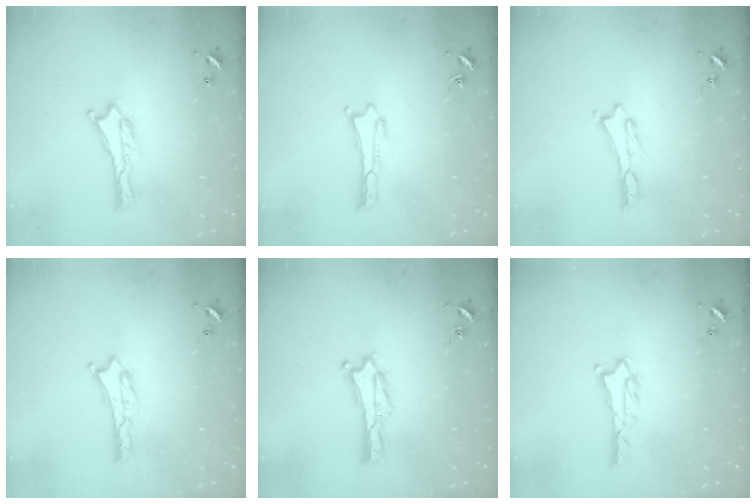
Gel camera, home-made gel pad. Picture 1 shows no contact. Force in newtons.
{"total": 0.0}
{"total": 0.0}
{"total": 0.0}
{"total": 0.0}
{"total": 0.7, "press": 0.7, "slide": 0.1}